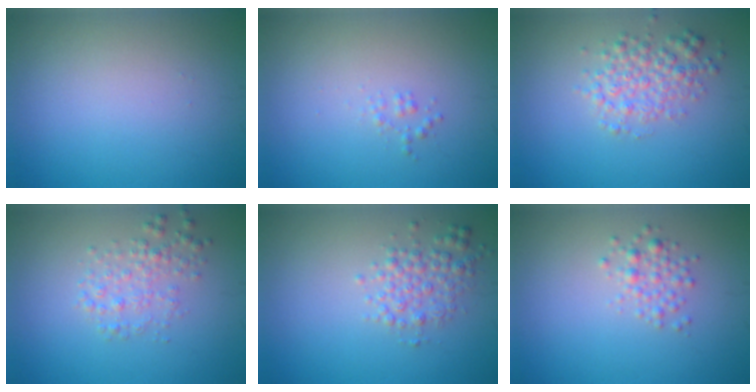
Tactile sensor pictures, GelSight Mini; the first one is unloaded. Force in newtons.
{"total": 0.7, "press": 0.7, "slide": 0.0}
{"total": 3.3, "press": 3.3, "slide": 0.1}
{"total": 2.3, "press": 2.3, "slide": 0.0}
{"total": 2.5, "press": 2.5, "slide": 0.0}
{"total": 1.7, "press": 1.7, "slide": 0.1}